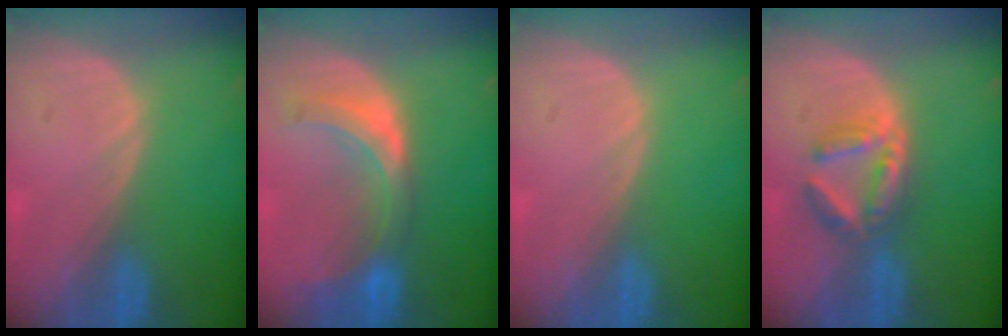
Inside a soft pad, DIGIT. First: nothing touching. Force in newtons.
{"total": 7.6, "press": 6.9, "slide": 3.2}
{"total": 0.0}
{"total": 5.7, "press": 5.5, "slide": 1.4}